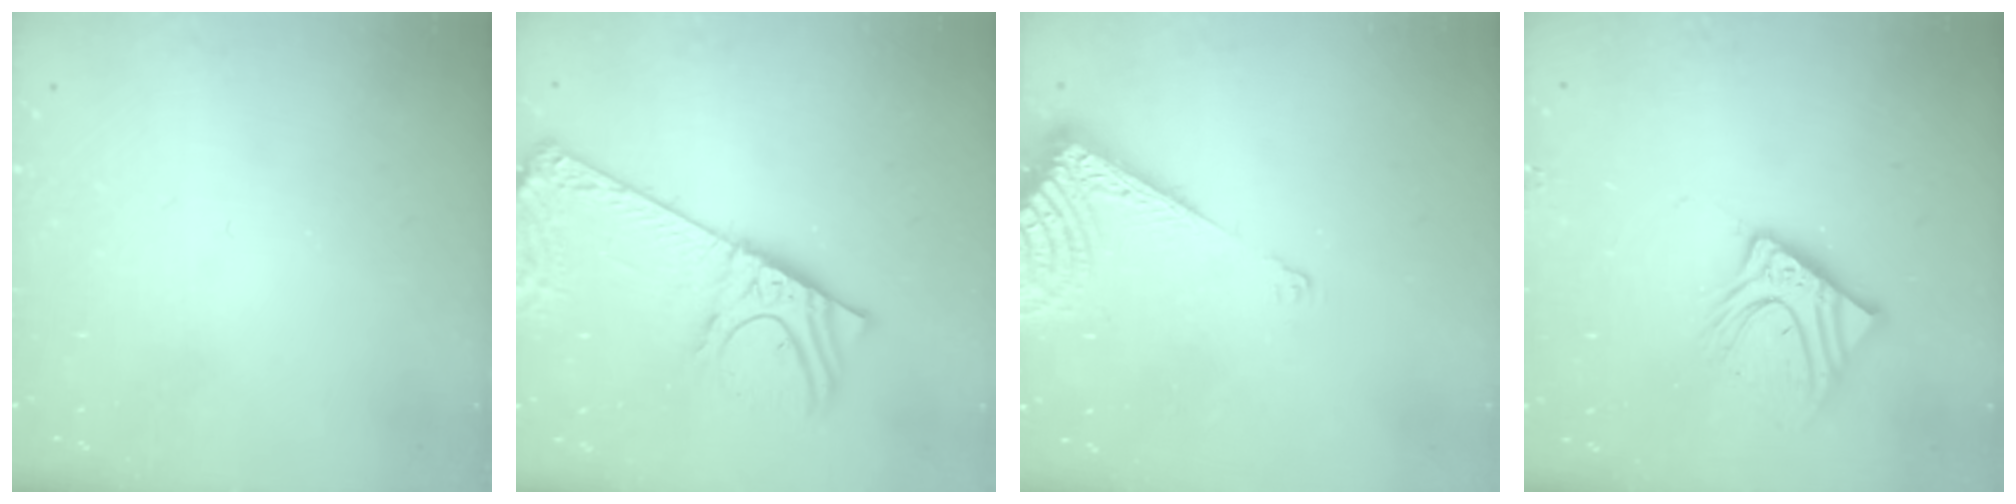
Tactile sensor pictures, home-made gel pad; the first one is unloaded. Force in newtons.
{"total": 18.3, "press": 17.8, "slide": 4.2}
{"total": 8.8, "press": 8.7, "slide": 1.6}
{"total": 15.3, "press": 15.1, "slide": 2.4}